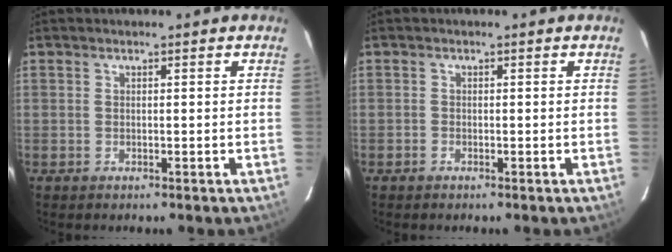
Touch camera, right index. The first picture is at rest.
{"total": 0.6, "force": [-0.5, 0.3, 0.0], "torque": [-0.002, 0.001, -0.012]}